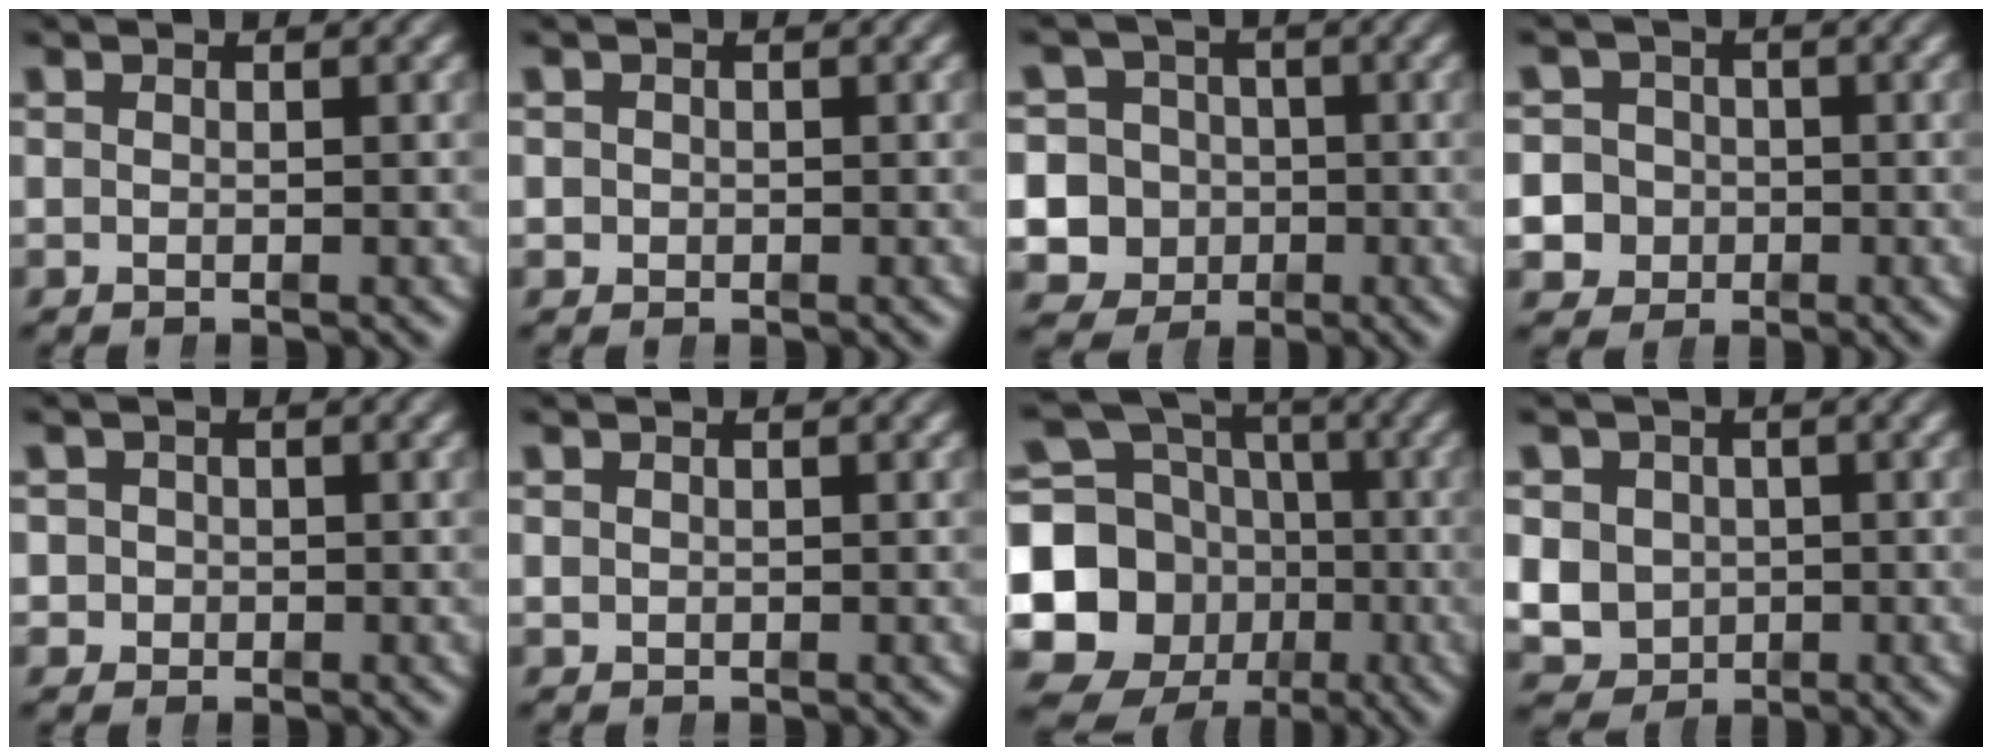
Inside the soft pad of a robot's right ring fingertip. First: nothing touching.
{"total": 1.3, "force": [-0.2, 1.3, 0.0], "torque": [-0.007, -0.004, -0.004]}
{"total": 14.8, "force": [-3.8, 13.9, 3.5], "torque": [-0.109, -0.071, -0.062]}
{"total": 8.5, "force": [-2.0, 7.9, 2.3], "torque": [-0.066, -0.036, -0.030]}
{"total": 2.8, "force": [-0.6, 2.7, 0.4], "torque": [-0.015, -0.006, -0.013]}
{"total": 0.0}
{"total": 16.9, "force": [-2.7, 15.2, 6.9], "torque": [-0.163, -0.072, -0.040]}
{"total": 8.4, "force": [-1.3, 7.7, 3.1], "torque": [-0.073, -0.036, -0.015]}